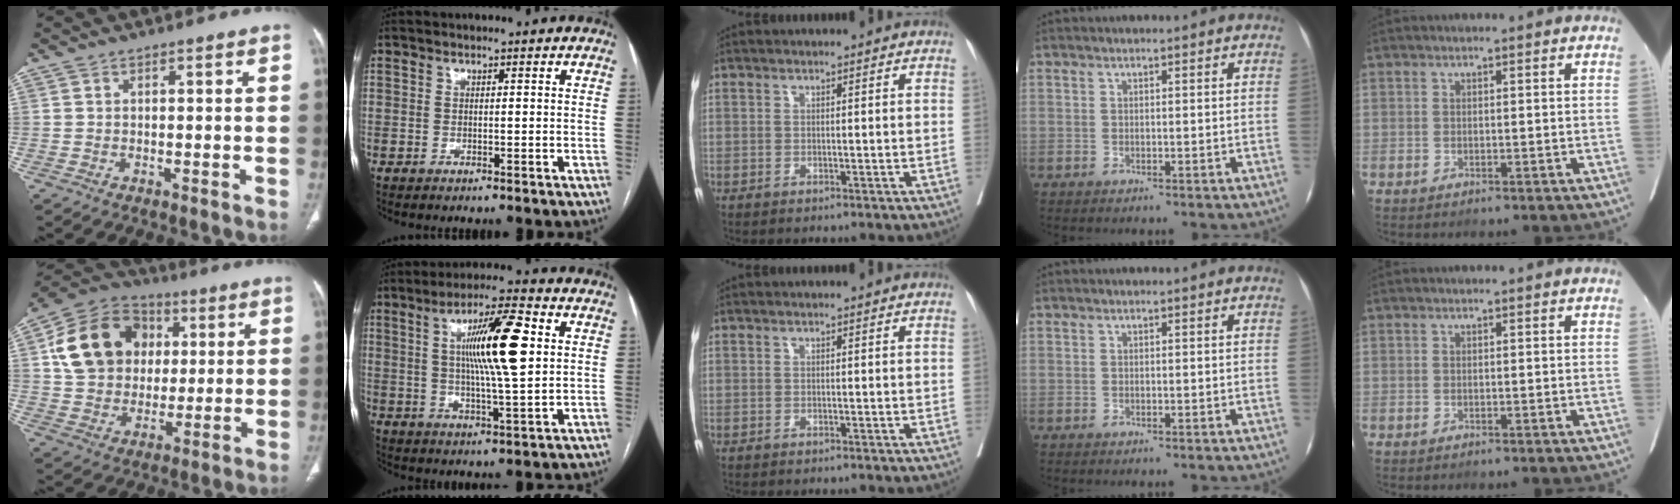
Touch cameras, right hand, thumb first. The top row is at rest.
{"thumb": {"total": 17.7, "force": [3.9, 14.4, 9.6], "torque": [-0.153, 0.013, 0.067]}, "index": {"total": 12.9, "force": [2.8, 1.1, 12.6], "torque": [-0.216, 0.007, 0.044]}, "middle": {"total": 1.7, "force": [-1.5, 0.3, 0.7], "torque": [-0.015, -0.005, -0.018]}}